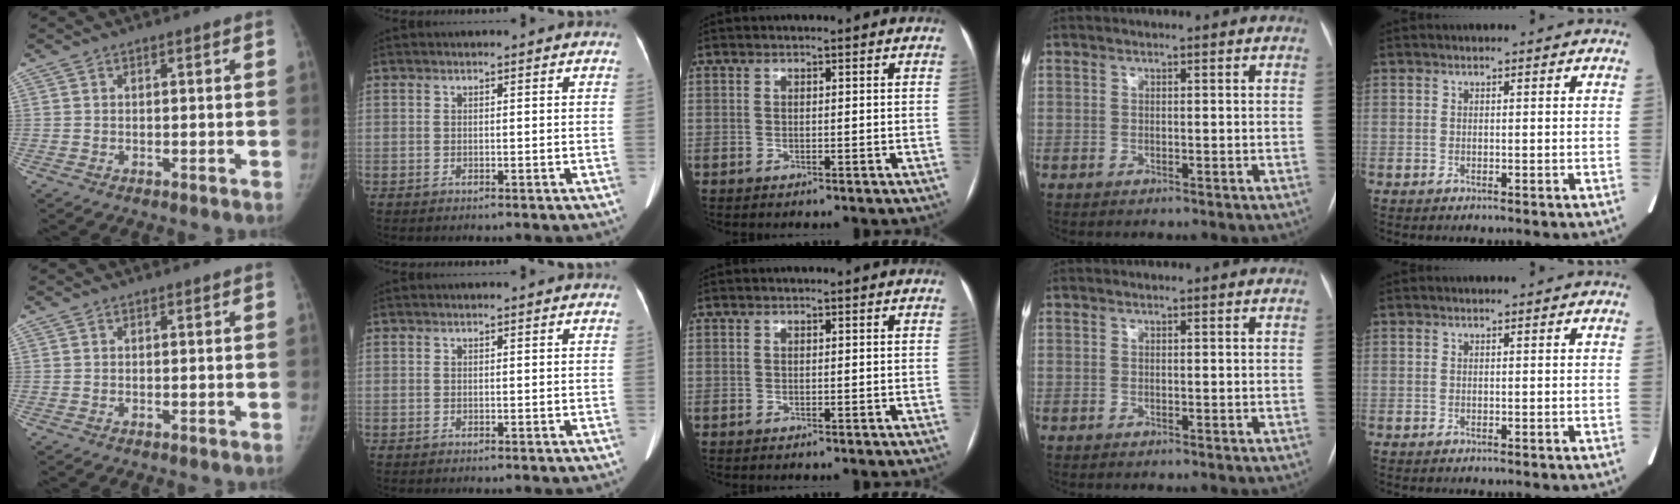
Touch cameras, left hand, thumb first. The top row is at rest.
{}